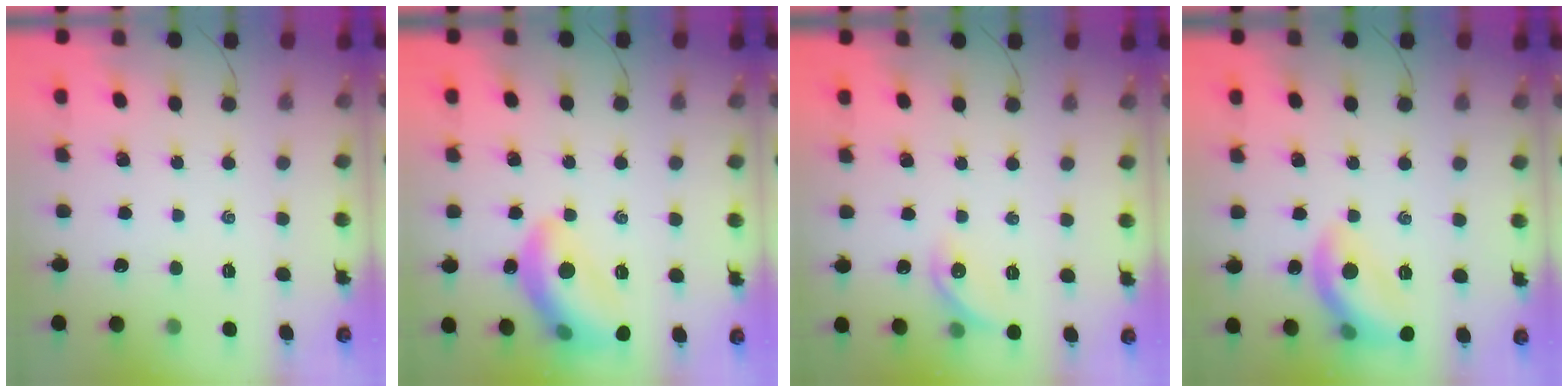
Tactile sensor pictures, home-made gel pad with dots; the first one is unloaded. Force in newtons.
{"total": 15.1, "press": 15.0, "slide": 1.5}
{"total": 7.8, "press": 7.8, "slide": 0.5}
{"total": 11.1, "press": 11.1, "slide": 0.5}